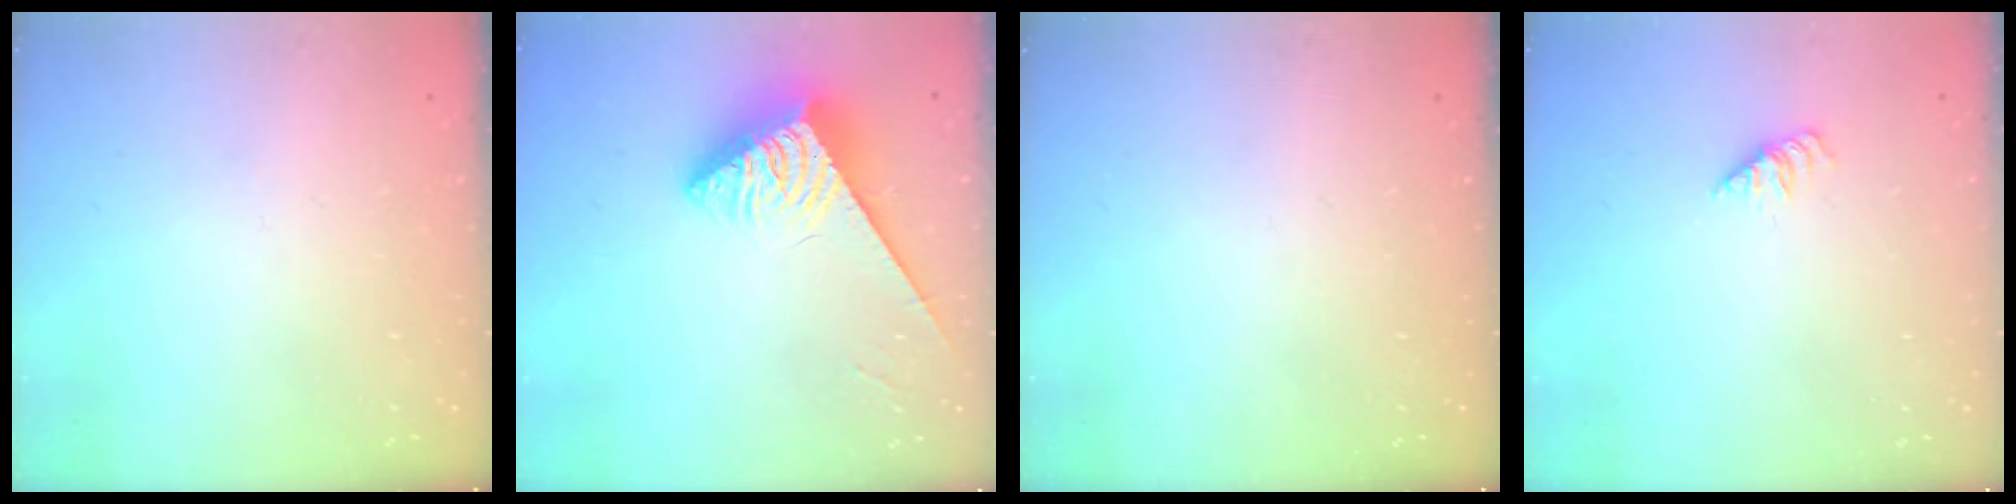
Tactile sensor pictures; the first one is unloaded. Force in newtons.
{"total": 4.1, "press": 4.1, "slide": 0.4}
{"total": 0.0}
{"total": 1.4, "press": 1.4, "slide": 0.3}